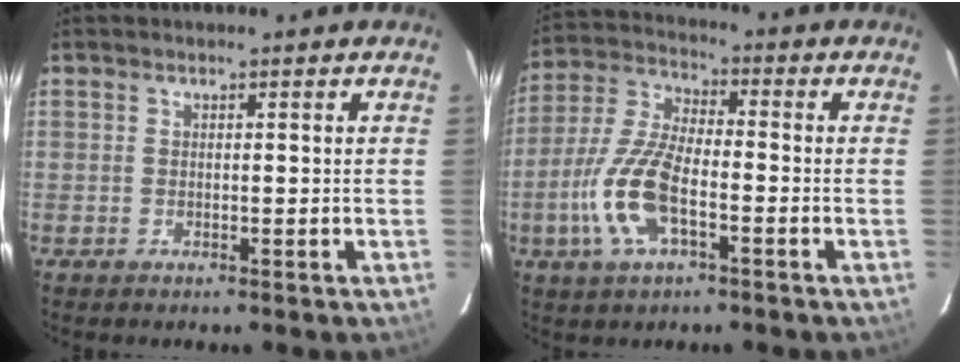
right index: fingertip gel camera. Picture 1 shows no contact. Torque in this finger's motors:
{"motor_torque": [1.66, -0.48, 0.90, 0.13]}